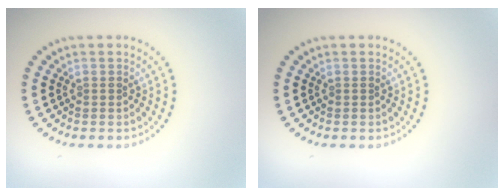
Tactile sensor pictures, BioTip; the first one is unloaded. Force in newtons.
{"total": 0.0}